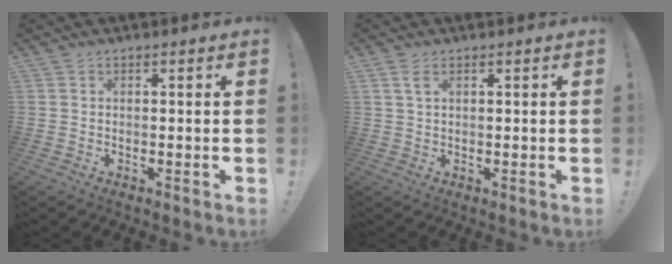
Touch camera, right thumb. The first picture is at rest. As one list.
[{"total": 2.7, "force": [1.3, 1.2, 2.1], "torque": [-0.039, 0.001, 0.022]}]